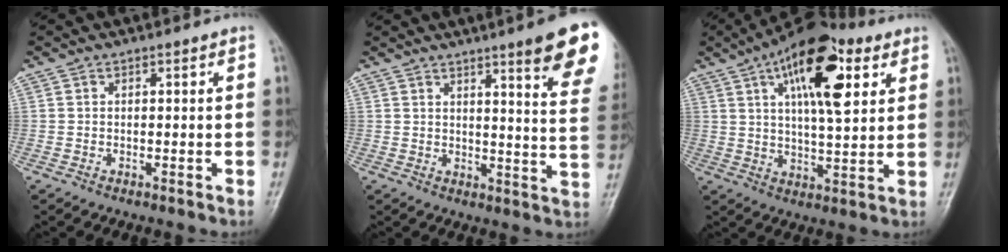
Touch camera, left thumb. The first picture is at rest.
{"total": 14.9, "force": [9.2, 1.5, 11.7], "torque": [-0.120, -0.047, 0.102]}
{"total": 17.3, "force": [7.2, 6.9, 14.1], "torque": [-0.196, -0.010, 0.108]}